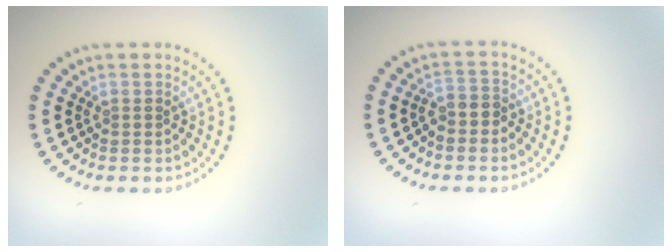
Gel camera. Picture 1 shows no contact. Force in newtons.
{"total": 1.8, "press": 1.6, "slide": 1.0}